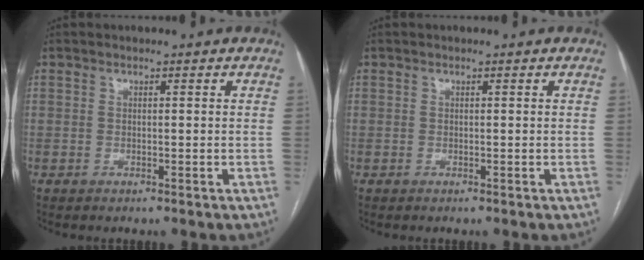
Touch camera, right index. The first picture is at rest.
{"total": 0.0}